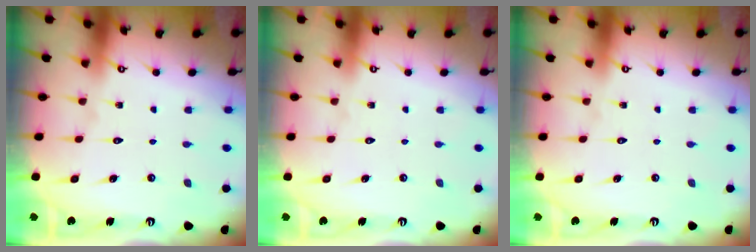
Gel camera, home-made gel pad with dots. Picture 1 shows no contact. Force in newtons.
{"total": 0.0}
{"total": 0.0}